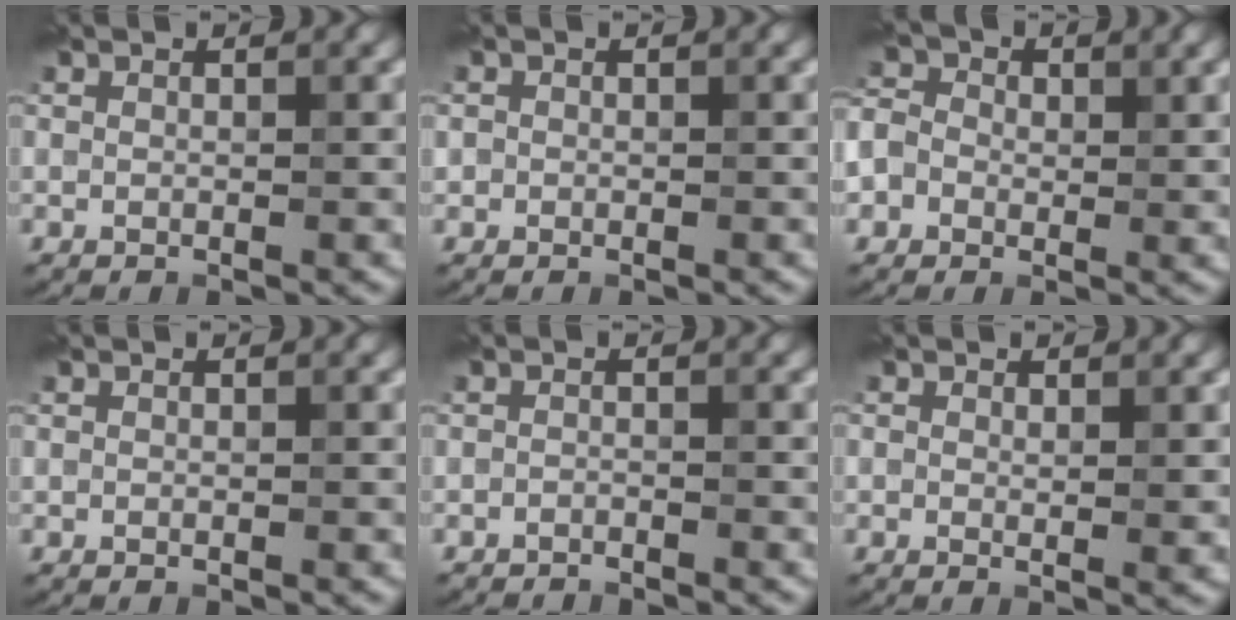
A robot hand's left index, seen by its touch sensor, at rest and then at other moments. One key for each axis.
{"total": 0.9, "fx": 0.2, "fy": 0.9, "fz": 0.2, "tx": 0.004, "ty": 0.006, "tz": -0.003}
{"total": 4.3, "fx": 0.1, "fy": 3.7, "fz": 2.1, "tx": -0.043, "ty": 0.023, "tz": -0.022}
{"total": 0.0}
{"total": 1.3, "fx": -1.3, "fy": 0.0, "fz": 0.0, "tx": 0.000, "ty": 0.001, "tz": -0.024}
{"total": 1.3, "fx": 0.3, "fy": 0.6, "fz": 1.1, "tx": -0.016, "ty": 0.000, "tz": 0.007}